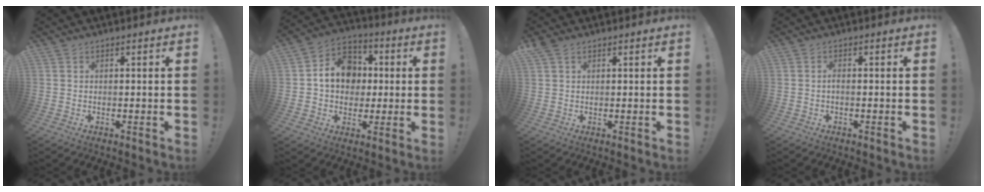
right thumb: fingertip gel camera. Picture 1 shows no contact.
{"total": 14.0, "force": [1.7, 12.1, 7.0], "torque": [-0.082, 0.010, 0.041]}
{"total": 1.9, "force": [1.2, 1.0, 1.1], "torque": [-0.025, 0.000, 0.024]}
{"total": 1.1, "force": [-0.6, 0.1, 1.0], "torque": [-0.017, 0.002, -0.011]}